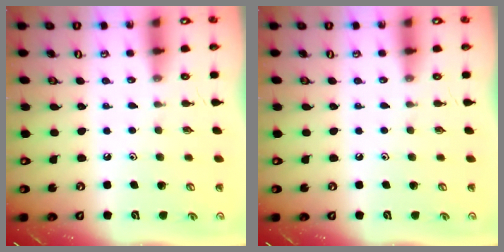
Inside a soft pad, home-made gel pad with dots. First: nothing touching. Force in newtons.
{"total": 0.0}